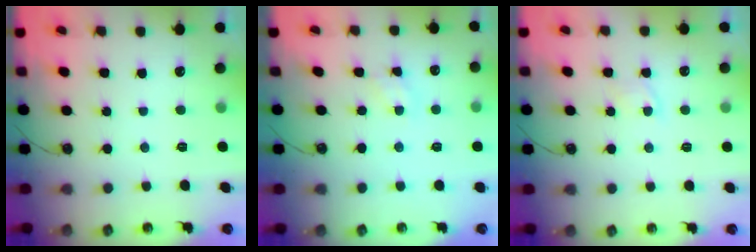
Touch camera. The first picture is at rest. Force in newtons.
{"total": 2.4, "press": 2.4, "slide": 0.4}
{"total": 3.1, "press": 3.0, "slide": 0.4}